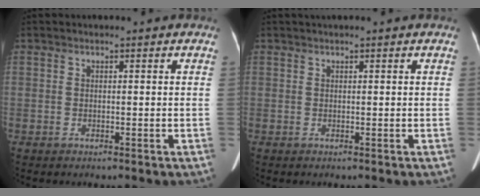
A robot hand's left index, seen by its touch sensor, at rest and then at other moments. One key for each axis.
{"total": 1.9, "fx": 1.5, "fy": 0.0, "fz": 1.1, "tx": -0.011, "ty": 0.030, "tz": 0.025}